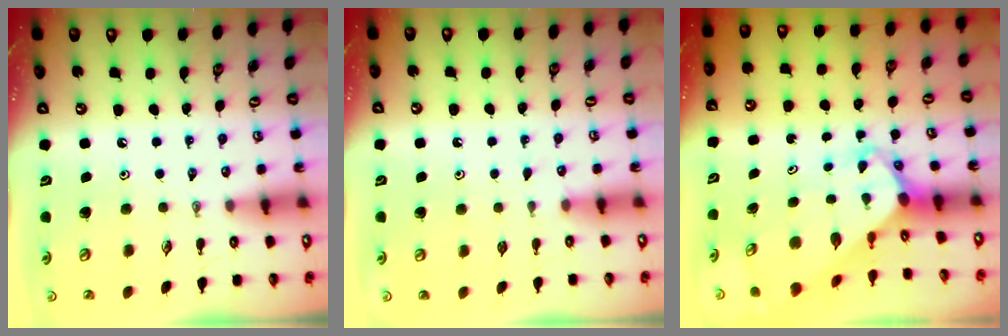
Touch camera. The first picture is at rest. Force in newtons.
{"total": 1.7, "press": 1.6, "slide": 0.2}
{"total": 4.7, "press": 4.7, "slide": 0.3}